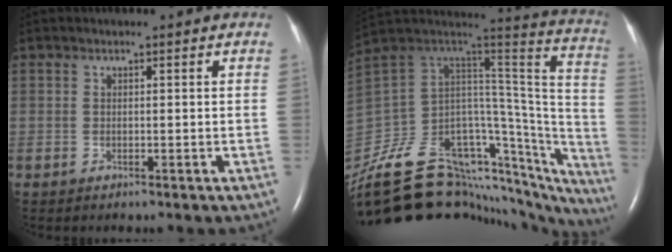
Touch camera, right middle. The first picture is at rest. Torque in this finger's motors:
{"motor_torque": [1.27, -0.87, 1.06, 0.21]}